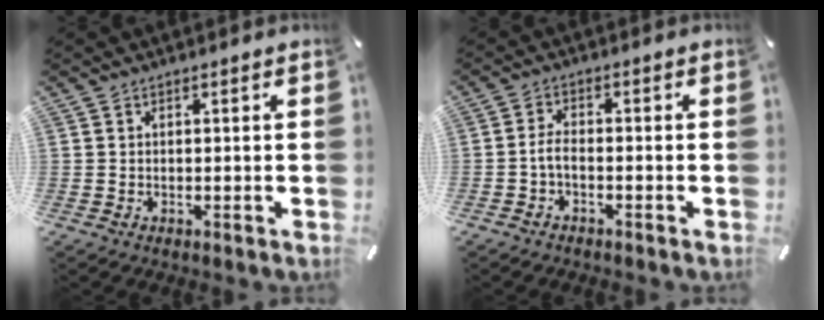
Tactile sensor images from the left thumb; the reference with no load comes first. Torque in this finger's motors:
{"motor_torque": [-0.20, 0.23, 0.05, 0.04, 0.10]}